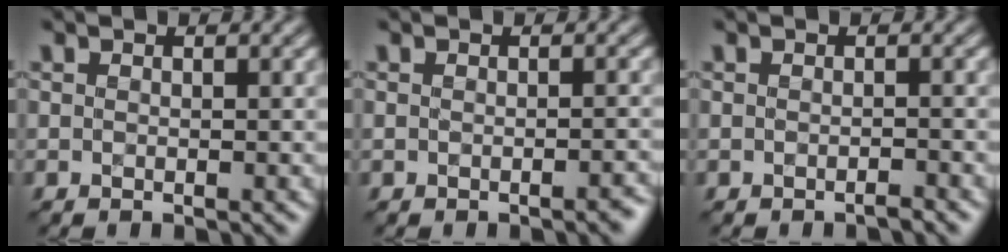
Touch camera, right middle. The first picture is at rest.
{"total": 1.1, "force": [-0.7, 0.2, 0.8], "torque": [-0.003, 0.006, -0.011]}
{"total": 0.8, "force": [-0.8, 0.0, 0.4], "torque": [-0.003, 0.005, -0.014]}